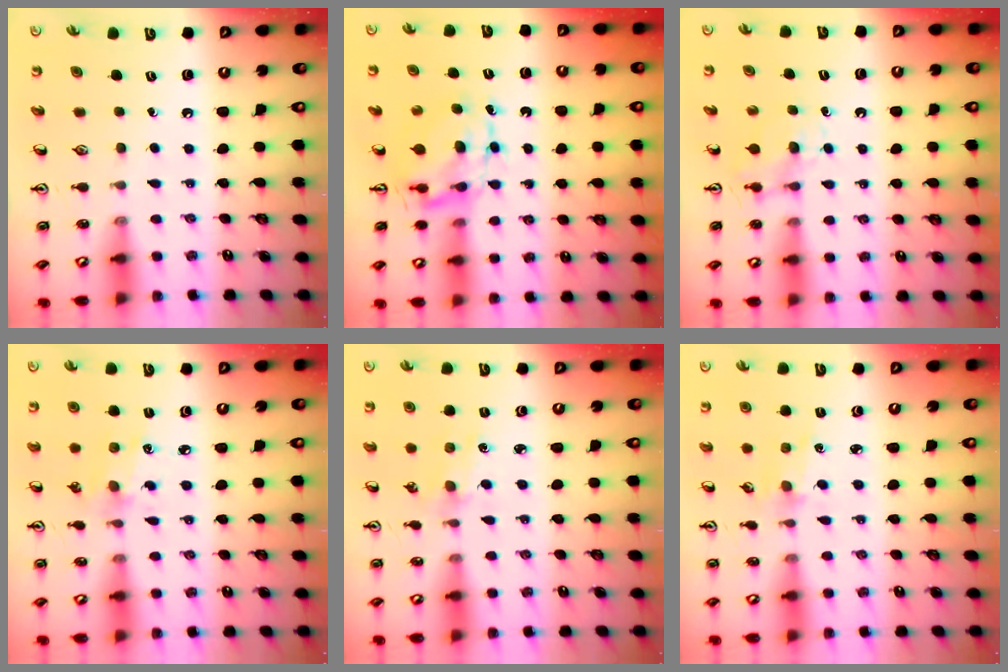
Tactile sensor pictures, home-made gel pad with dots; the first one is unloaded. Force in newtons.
{"total": 7.3, "press": 7.3, "slide": 0.8}
{"total": 4.5, "press": 4.5, "slide": 0.6}
{"total": 5.3, "press": 5.1, "slide": 1.4}
{"total": 1.7, "press": 1.6, "slide": 0.4}
{"total": 1.0, "press": 1.0, "slide": 0.2}